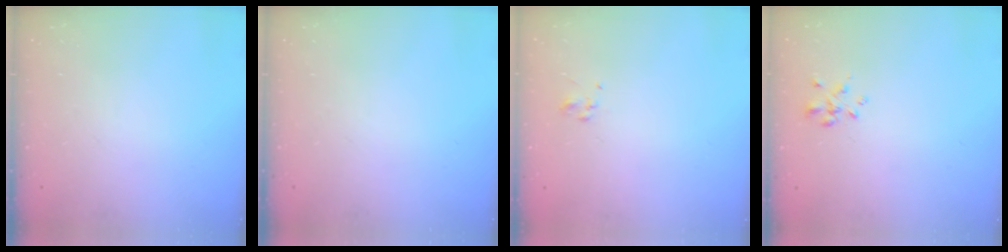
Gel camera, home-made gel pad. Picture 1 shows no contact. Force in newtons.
{"total": 0.0}
{"total": 2.6, "press": 2.5, "slide": 0.7}
{"total": 1.0, "press": 0.9, "slide": 0.4}